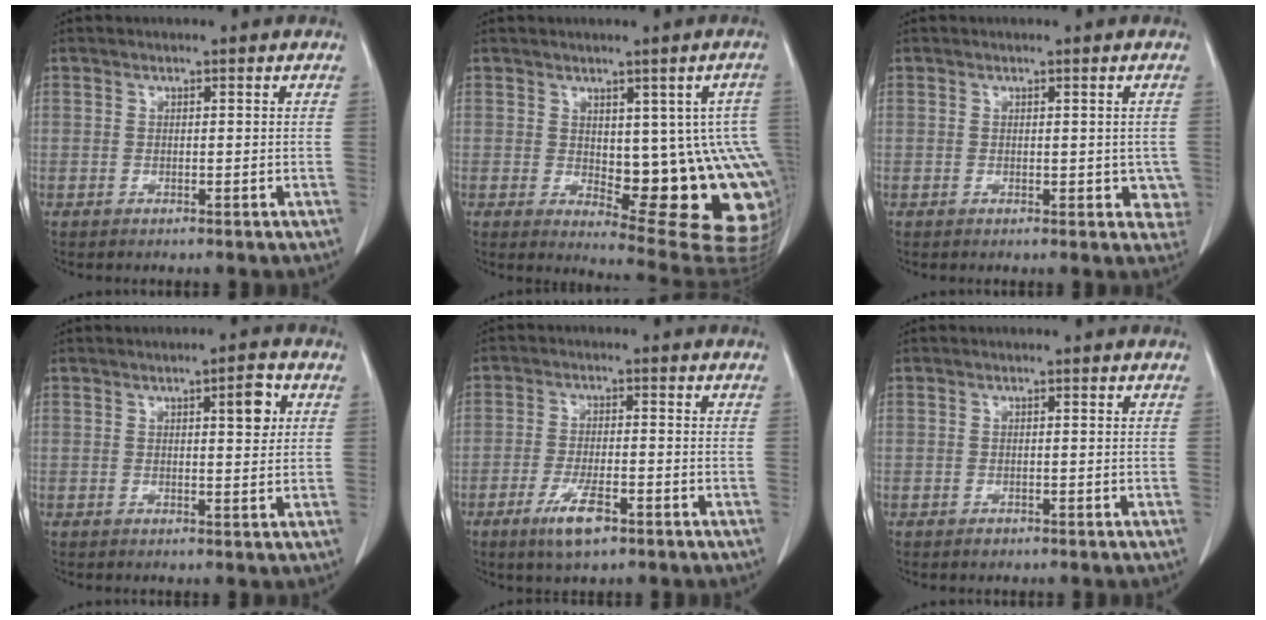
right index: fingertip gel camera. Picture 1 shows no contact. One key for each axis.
{"total": 16.1, "fx": -1.2, "fy": 5.8, "fz": 15.0, "tx": -0.125, "ty": 0.009, "tz": 0.006}
{"total": 3.1, "fx": 0.1, "fy": 2.1, "fz": 2.2, "tx": -0.001, "ty": -0.002, "tz": 0.003}
{"total": 4.0, "fx": 1.4, "fy": 0.9, "fz": 3.7, "tx": -0.052, "ty": 0.002, "tz": 0.020}
{"total": 6.1, "fx": -3.5, "fy": 1.5, "fz": 4.8, "tx": -0.093, "ty": -0.007, "tz": -0.058}
{"total": 0.8, "fx": -0.5, "fy": 0.5, "fz": 0.3, "tx": -0.004, "ty": 0.001, "tz": -0.006}